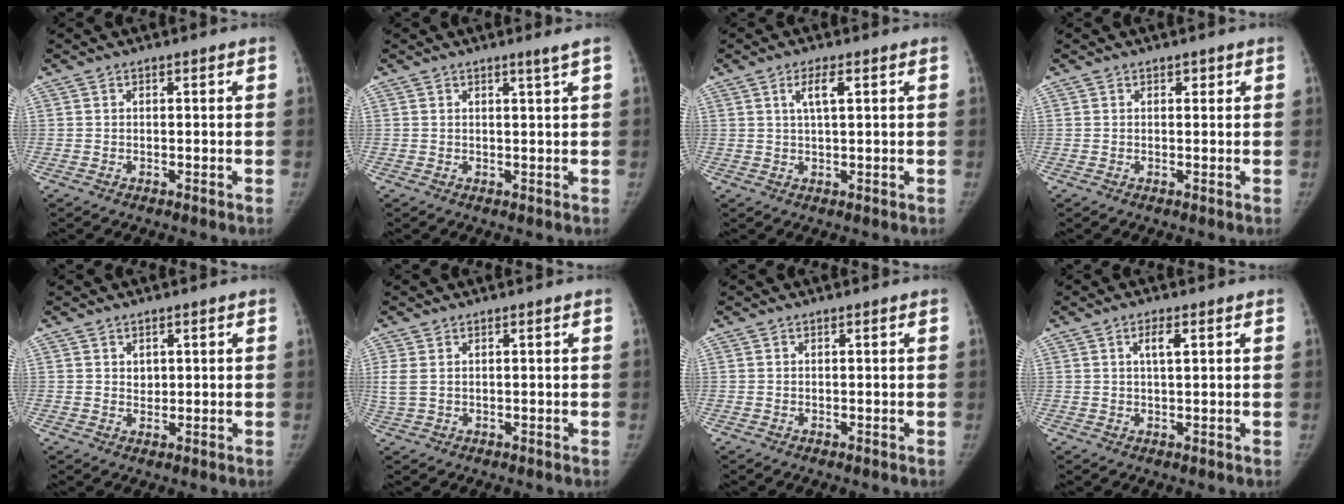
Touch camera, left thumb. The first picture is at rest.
{"total": 1.4, "force": [0.9, -0.6, 0.9], "torque": [-0.017, -0.013, 0.014]}
{"total": 3.5, "force": [1.3, 0.9, 3.1], "torque": [-0.058, 0.002, 0.027]}
{"total": 0.8, "force": [0.4, 0.6, 0.3], "torque": [0.005, -0.001, 0.005]}
{"total": 1.7, "force": [0.8, 1.3, 0.6], "torque": [0.003, -0.006, 0.013]}
{"total": 2.8, "force": [0.7, 1.6, 2.2], "torque": [-0.073, 0.007, 0.020]}
{"total": 0.0}
{"total": 2.8, "force": [1.1, 0.9, 2.5], "torque": [-0.043, 0.001, 0.020]}